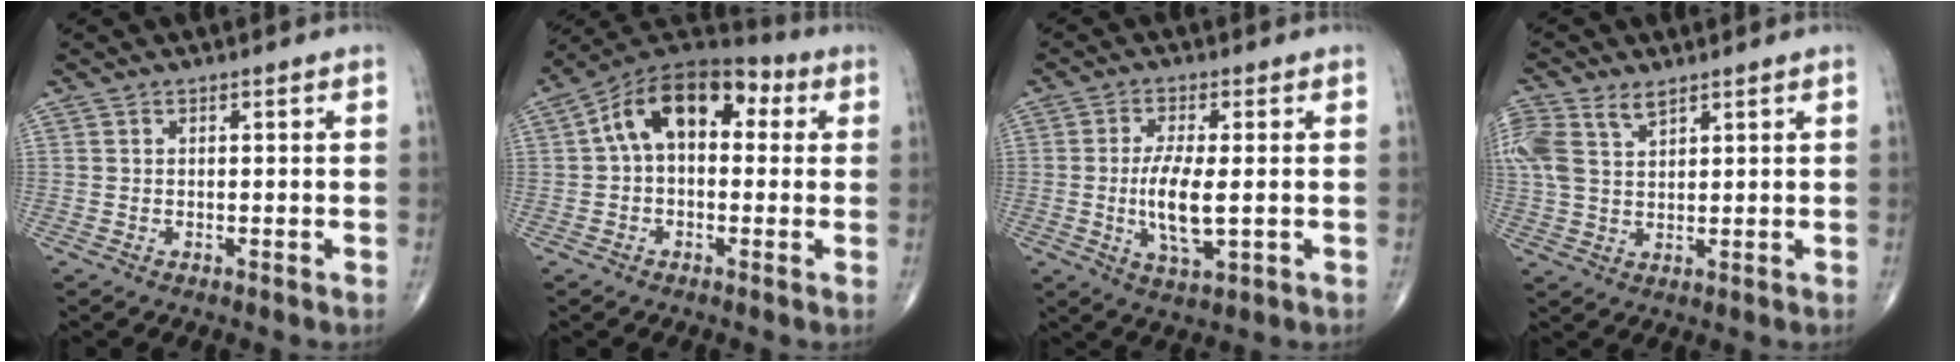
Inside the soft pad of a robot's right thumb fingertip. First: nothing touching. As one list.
[{"total": 14.2, "force": [2.5, 8.7, 10.9], "torque": [-0.152, 0.044, 0.028]}, {"total": 8.3, "force": [-0.6, 2.6, 7.9], "torque": [-0.159, -0.014, -0.011]}, {"total": 9.2, "force": [4.8, 5.0, 6.0], "torque": [-0.151, 0.003, 0.099]}]